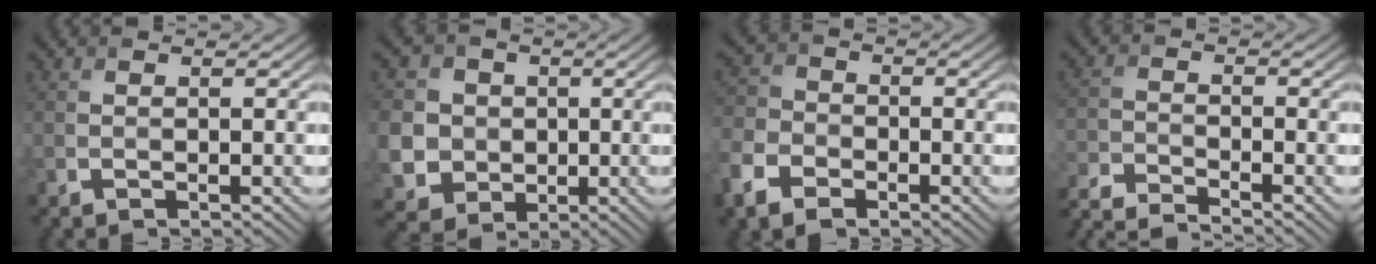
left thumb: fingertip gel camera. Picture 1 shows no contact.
{"total": 10.2, "force": [-0.2, 9.5, 3.5], "torque": [-0.142, -0.017, -0.010]}
{"total": 6.5, "force": [-3.5, 4.3, 3.6], "torque": [-0.103, -0.008, -0.083]}
{"total": 6.2, "force": [-5.8, 0.7, 2.2], "torque": [-0.052, -0.010, -0.118]}